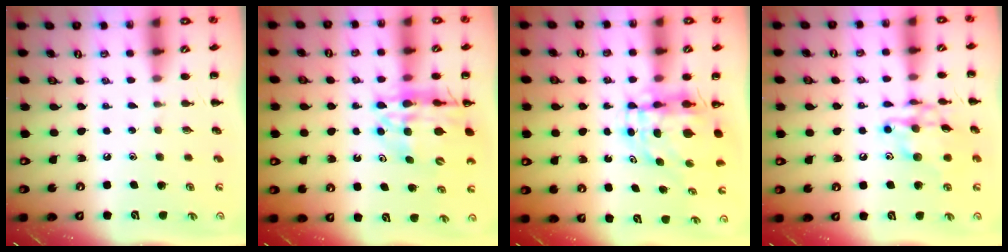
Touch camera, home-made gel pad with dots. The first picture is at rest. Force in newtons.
{"total": 16.7, "press": 16.2, "slide": 4.2}
{"total": 6.2, "press": 6.1, "slide": 1.1}
{"total": 13.7, "press": 13.7, "slide": 1.1}